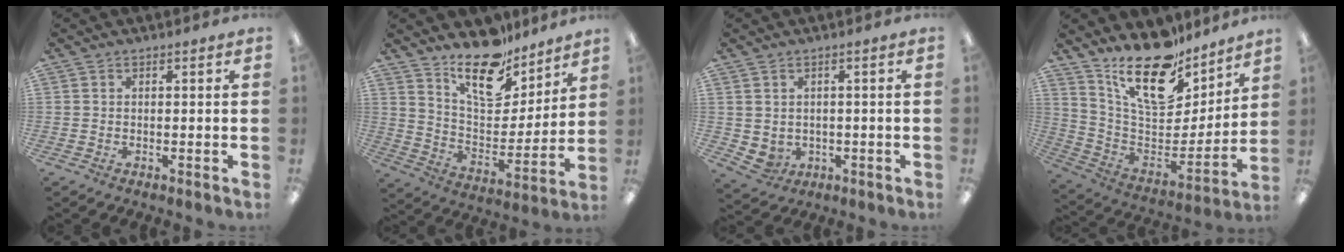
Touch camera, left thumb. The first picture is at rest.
{"total": 18.2, "force": [14.1, 8.1, 8.3], "torque": [-0.140, -0.101, 0.248]}
{"total": 2.3, "force": [1.0, 2.0, 0.5], "torque": [-0.021, -0.012, 0.018]}
{"total": 22.0, "force": [15.6, 10.0, 11.9], "torque": [-0.194, -0.108, 0.278]}